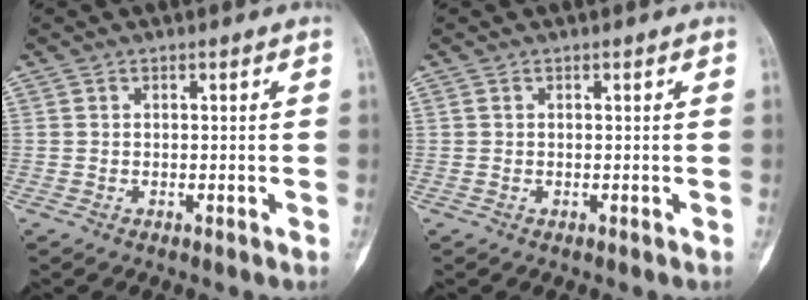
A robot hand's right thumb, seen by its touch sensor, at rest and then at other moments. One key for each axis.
{"total": 0.0}